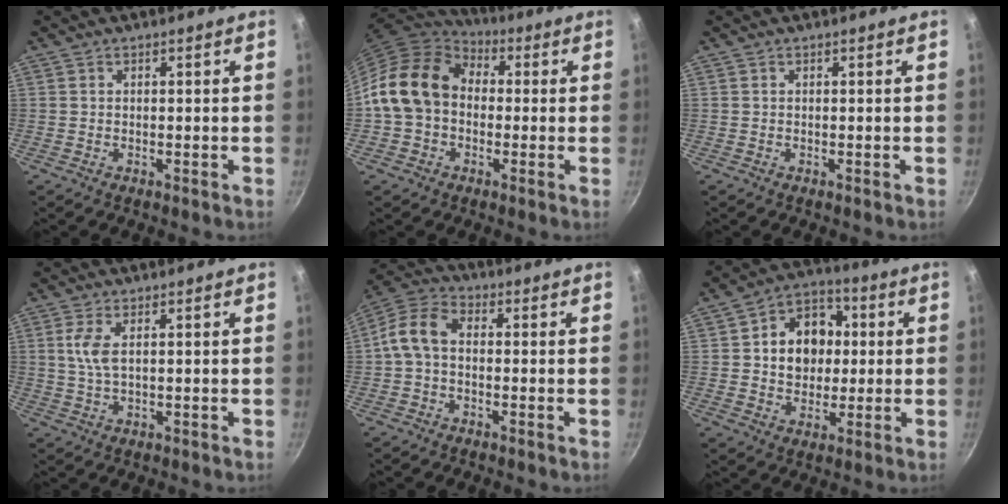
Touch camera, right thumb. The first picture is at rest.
{"total": 14.5, "force": [0.5, 11.3, 9.1], "torque": [-0.133, 0.032, -0.006]}
{"total": 0.0}
{"total": 4.3, "force": [1.1, 1.7, 3.8], "torque": [-0.084, 0.000, 0.024]}
{"total": 7.5, "force": [-0.7, 5.1, 5.5], "torque": [-0.110, 0.031, -0.031]}
{"total": 12.6, "force": [1.4, 10.3, 7.2], "torque": [-0.066, 0.014, 0.016]}